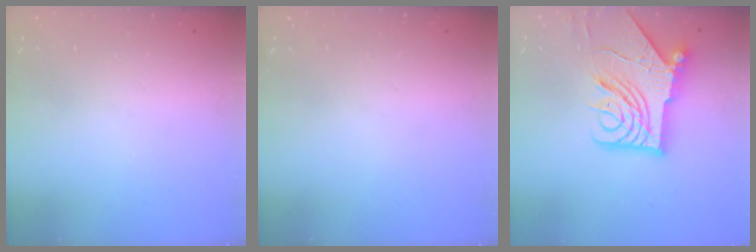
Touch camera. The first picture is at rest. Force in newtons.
{"total": 0.0}
{"total": 16.1, "press": 16.0, "slide": 1.9}